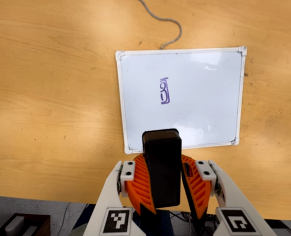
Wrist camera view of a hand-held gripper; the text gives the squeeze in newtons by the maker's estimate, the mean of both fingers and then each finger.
{"total": 11.5, "left": 10.6, "right": 12.3}